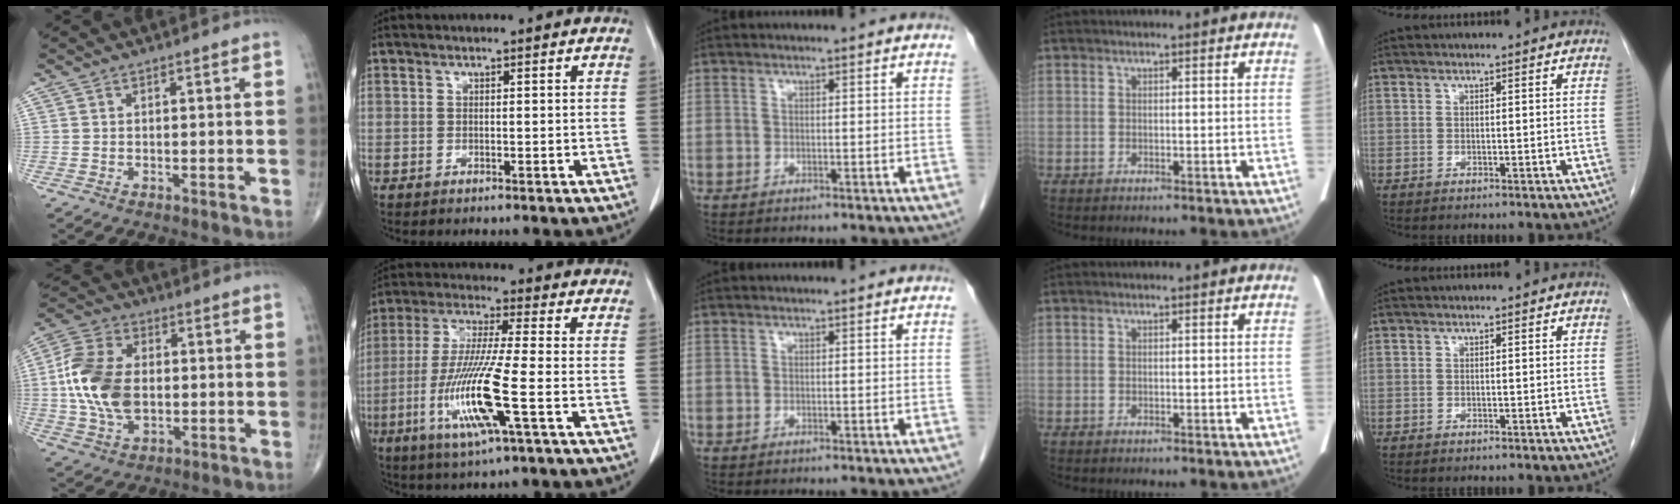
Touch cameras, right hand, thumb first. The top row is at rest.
{"thumb": {"total": 15.3, "force": [0.1, 9.8, 11.7], "torque": [-0.233, 0.011, 0.001]}, "index": {"total": 13.3, "force": [-4.1, 0.1, 12.6], "torque": [-0.261, -0.018, -0.082]}}